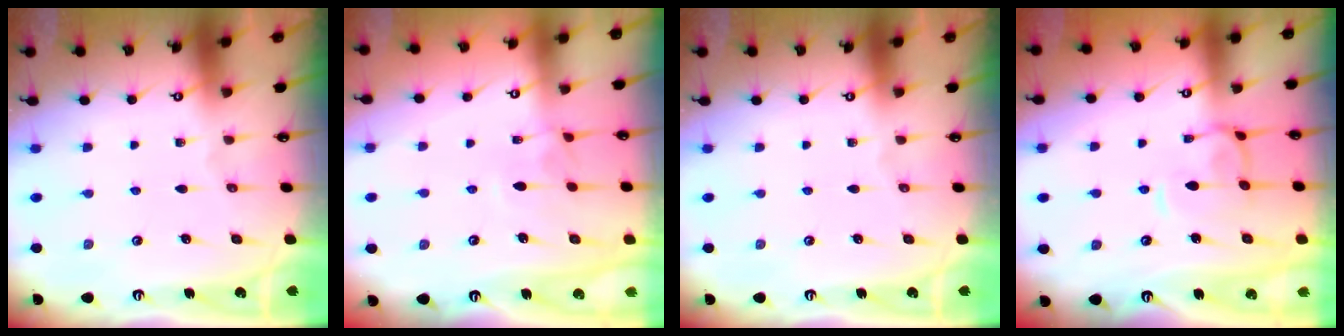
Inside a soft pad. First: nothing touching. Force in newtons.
{"total": 2.5, "press": 2.5, "slide": 0.5}
{"total": 0.0}
{"total": 2.2, "press": 2.0, "slide": 0.7}